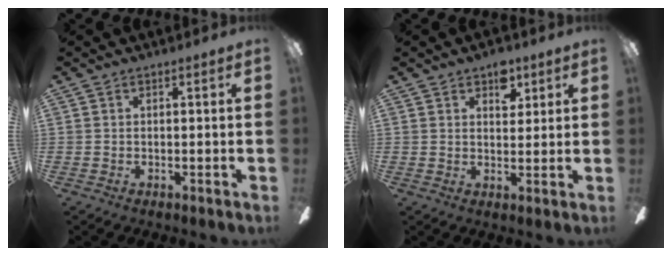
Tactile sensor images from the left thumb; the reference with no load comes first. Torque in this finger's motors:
{"motor_torque": [0.44, 0.39, 0.27, -0.19, 0.02]}